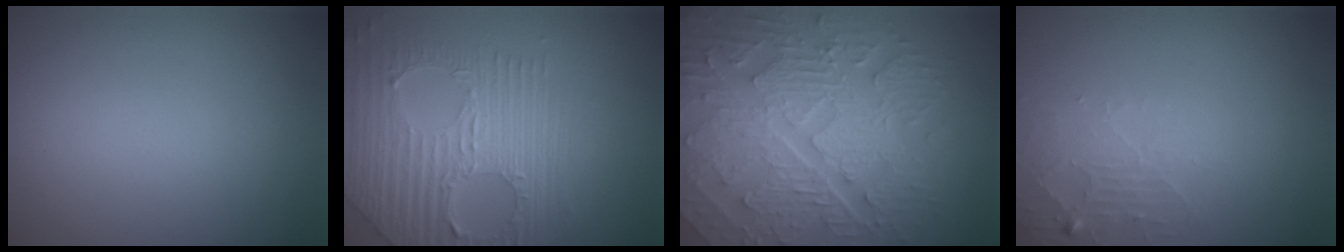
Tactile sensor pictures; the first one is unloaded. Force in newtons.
{"total": 7.8, "press": 5.2, "slide": 5.8}
{"total": 10.2, "press": 6.9, "slide": 7.5}
{"total": 2.2, "press": 2.2, "slide": 0.5}